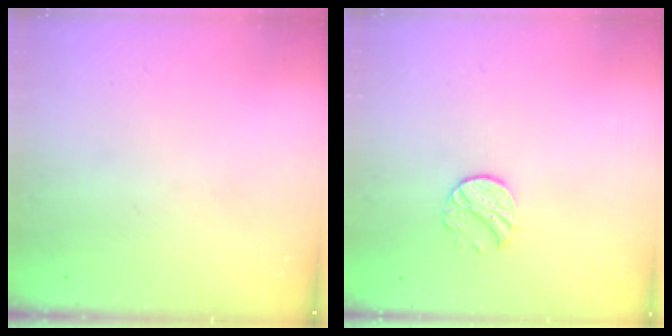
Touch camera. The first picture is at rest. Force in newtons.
{"total": 7.6, "press": 7.6, "slide": 0.2}